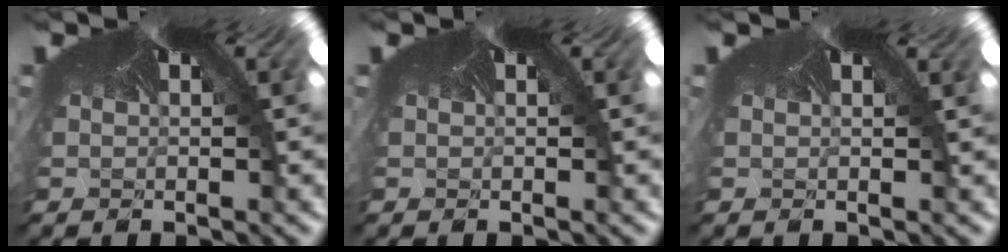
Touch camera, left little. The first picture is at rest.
{"total": 0.0}
{"total": 0.8, "force": [-0.1, -0.5, -0.7], "torque": [0.009, -0.001, -0.005]}